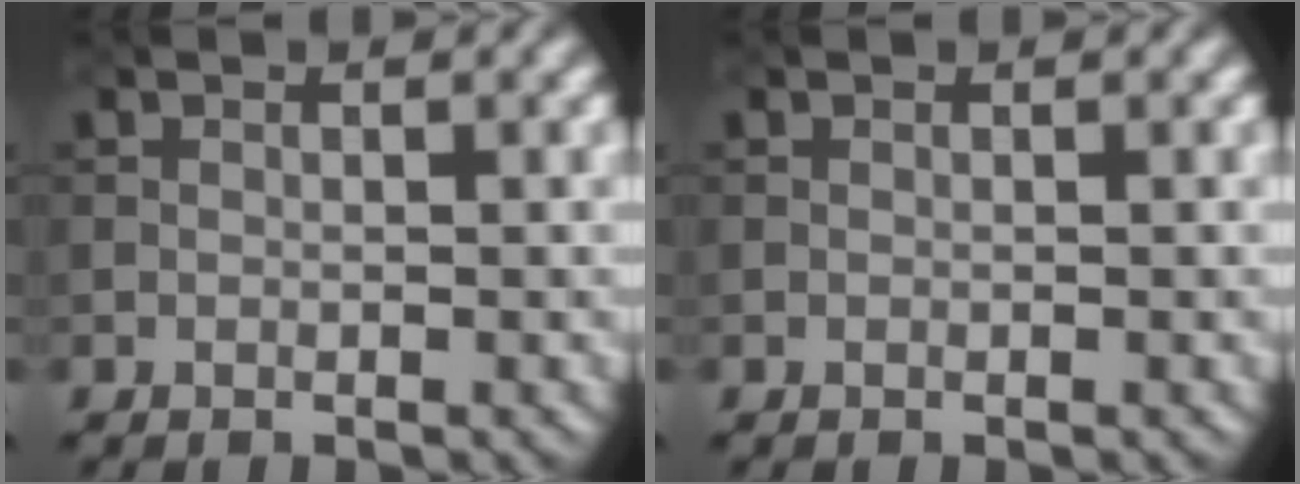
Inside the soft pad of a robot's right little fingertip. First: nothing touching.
{"total": 0.0}